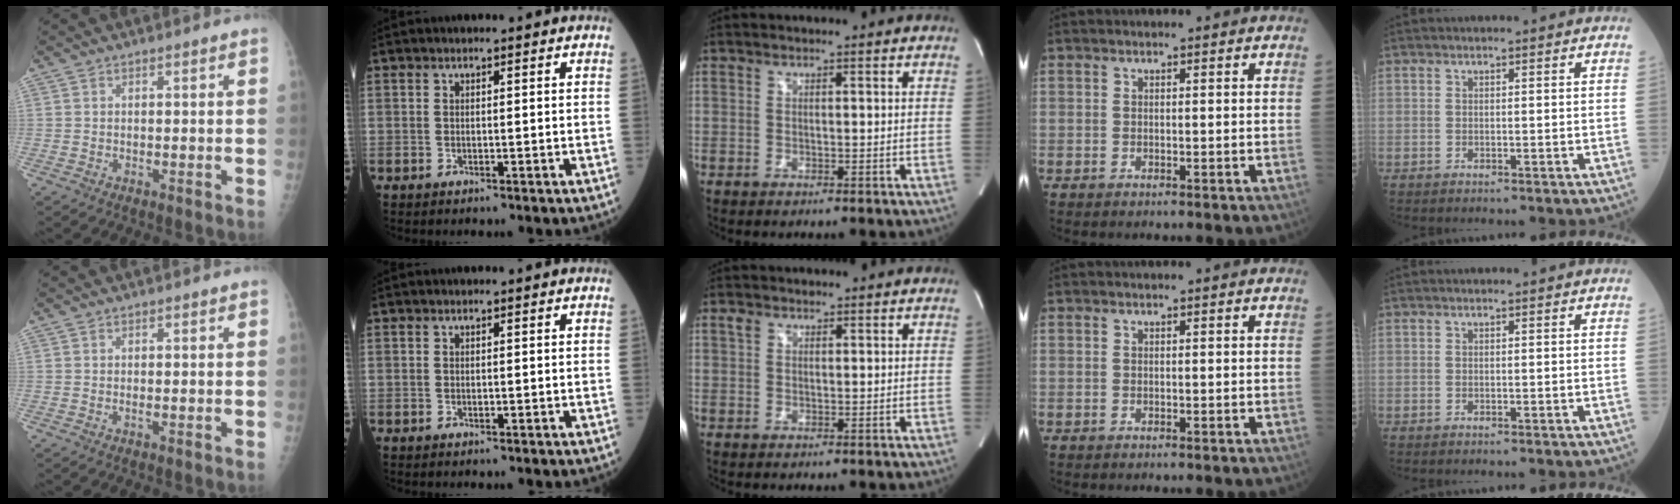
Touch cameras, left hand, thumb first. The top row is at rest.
{"middle": {"total": 1.5, "force": [0.9, 1.0, 0.7], "torque": [-0.019, 0.014, 0.017]}}